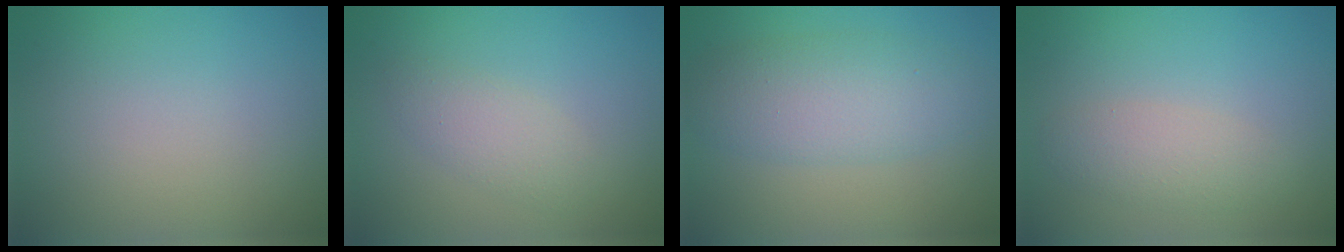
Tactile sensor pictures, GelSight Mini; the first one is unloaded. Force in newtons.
{"total": 2.3, "press": 2.3, "slide": 0.1}
{"total": 5.2, "press": 5.2, "slide": 0.1}
{"total": 2.4, "press": 2.4, "slide": 0.1}